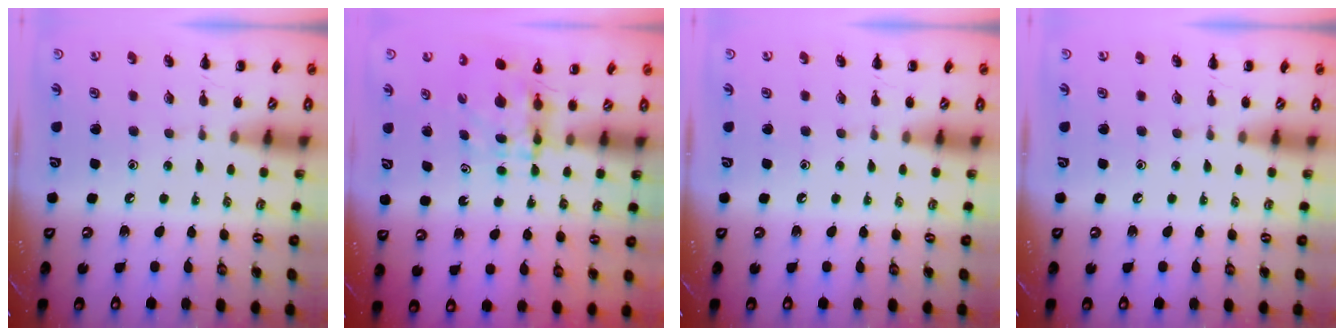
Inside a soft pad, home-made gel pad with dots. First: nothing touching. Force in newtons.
{"total": 4.0, "press": 3.9, "slide": 0.3}
{"total": 0.0}
{"total": 0.0}